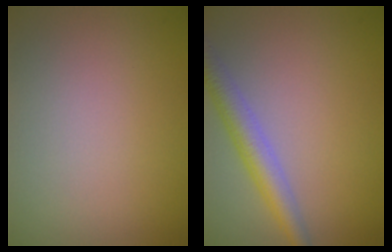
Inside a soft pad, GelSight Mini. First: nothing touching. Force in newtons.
{"total": 3.6, "press": 3.6, "slide": 0.1}